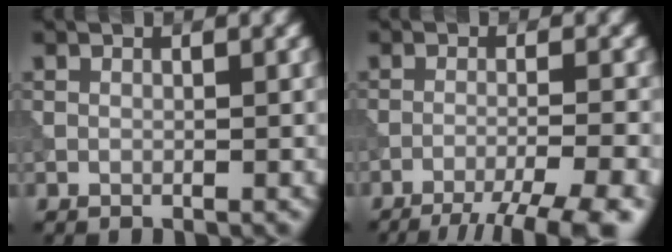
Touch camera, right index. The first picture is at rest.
{"total": 9.0, "force": [-7.1, 1.7, 5.3], "torque": [-0.076, -0.014, -0.094]}